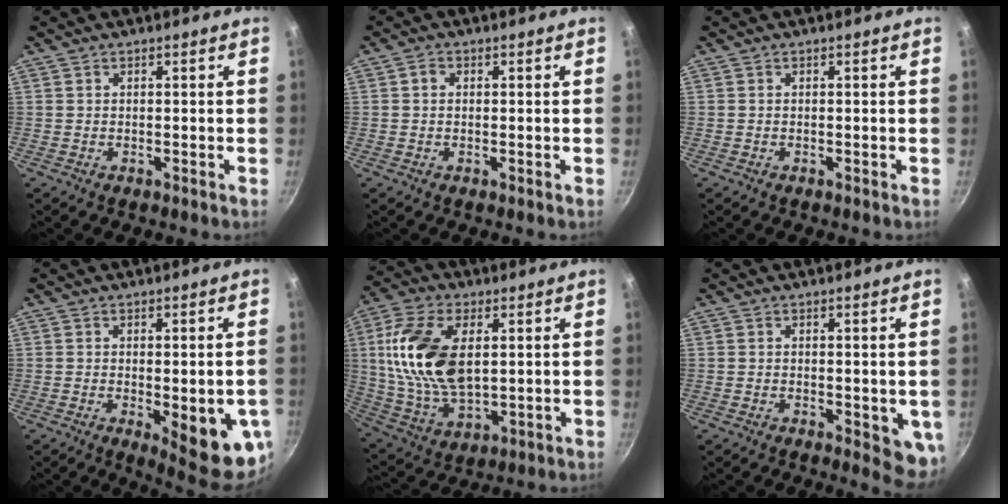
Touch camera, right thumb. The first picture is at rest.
{"total": 1.5, "force": [0.3, 1.2, 0.8], "torque": [-0.012, 0.004, 0.003]}
{"total": 0.0}
{"total": 13.5, "force": [-2.8, 4.2, 12.5], "torque": [-0.130, -0.015, -0.027]}
{"total": 18.5, "force": [3.7, 10.4, 14.8], "torque": [-0.277, -0.007, 0.076]}
{"total": 5.6, "force": [-0.3, 2.5, 5.0], "torque": [-0.050, -0.012, -0.001]}